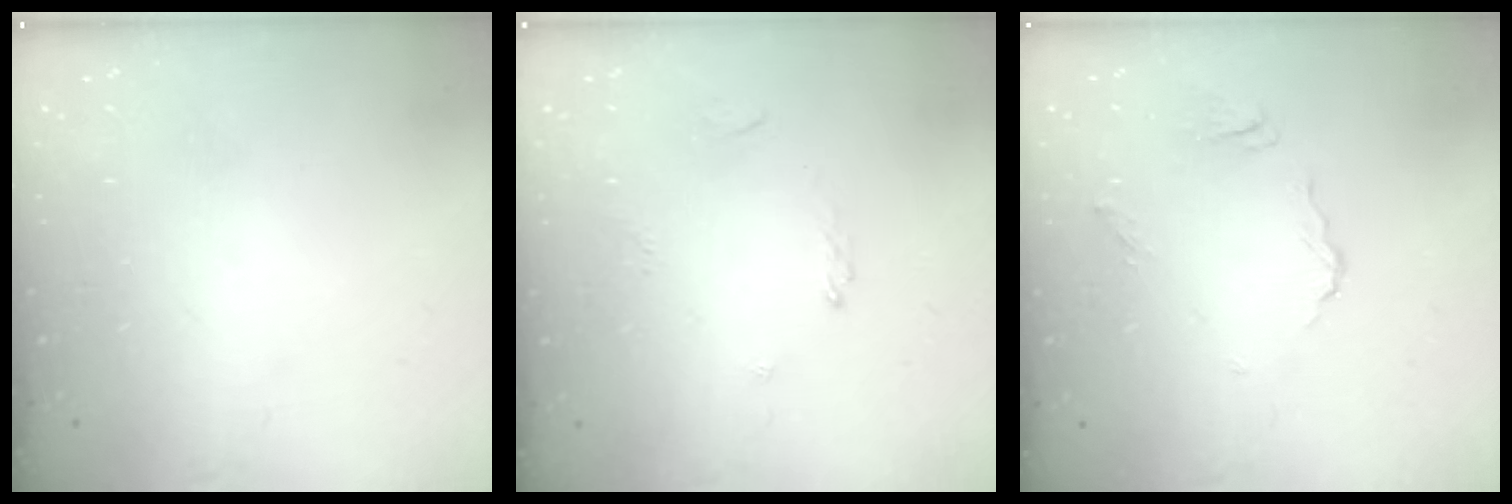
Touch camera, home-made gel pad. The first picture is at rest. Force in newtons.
{"total": 1.4, "press": 1.3, "slide": 0.4}
{"total": 5.4, "press": 5.4, "slide": 0.4}